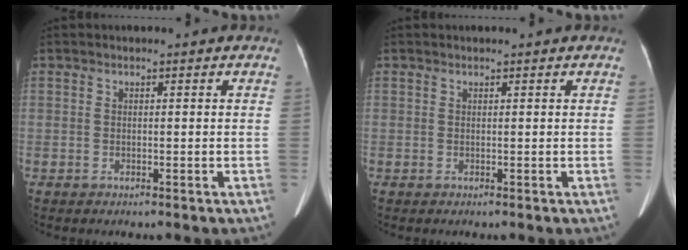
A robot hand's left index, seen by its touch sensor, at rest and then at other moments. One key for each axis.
{"total": 0.9, "fx": 0.8, "fy": 0.0, "fz": 0.4, "tx": -0.009, "ty": 0.004, "tz": 0.011}